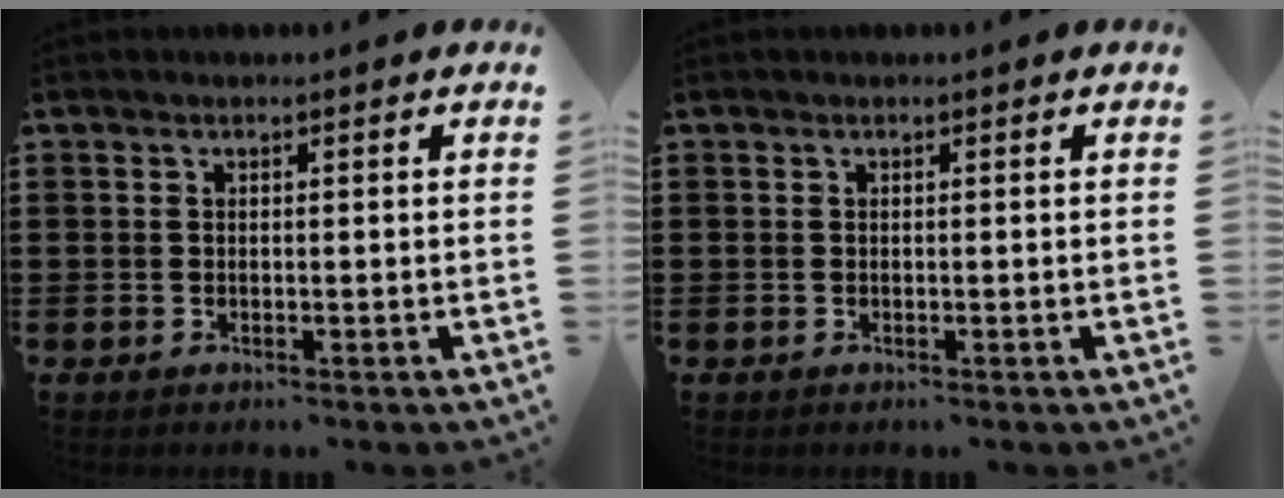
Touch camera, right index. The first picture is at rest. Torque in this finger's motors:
{"motor_torque": [-0.95, 1.18, 0.00, 0.01]}